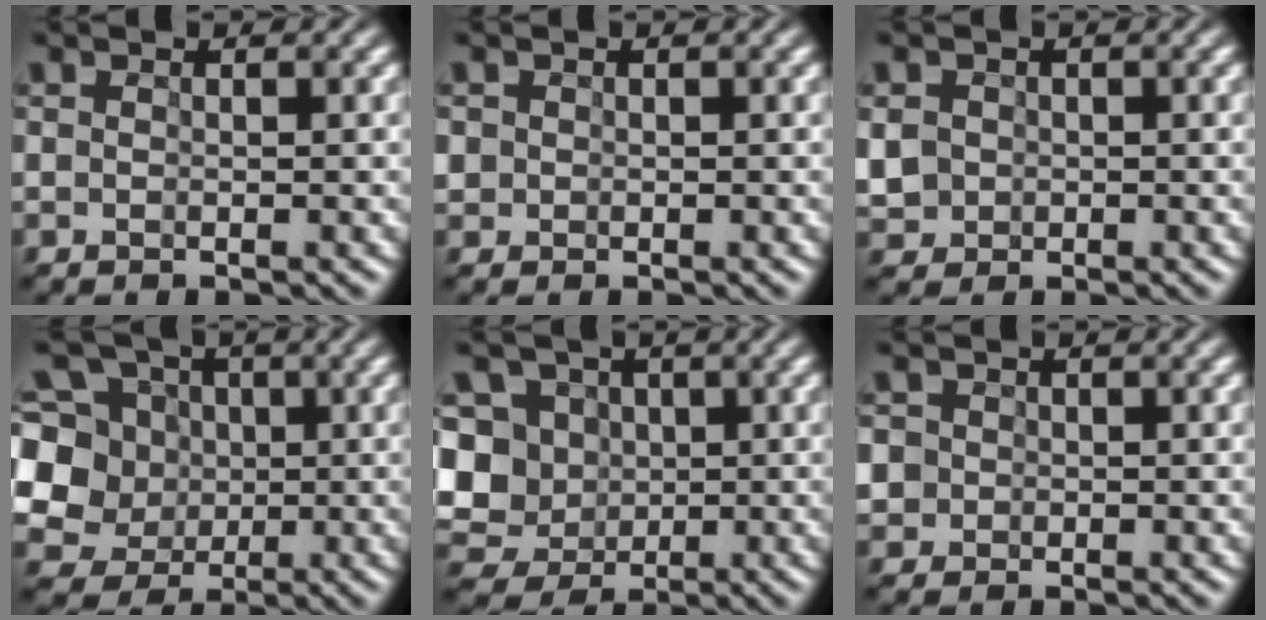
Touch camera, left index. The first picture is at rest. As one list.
[{"total": 2.3, "force": [0.2, 2.2, 0.6], "torque": [-0.013, 0.025, -0.002]}, {"total": 4.1, "force": [-0.8, 3.8, 1.2], "torque": [-0.047, 0.011, -0.011]}, {"total": 10.6, "force": [0.7, 9.6, 4.3], "torque": [-0.166, 0.027, 0.009]}, {"total": 12.7, "force": [1.1, 11.5, 5.1], "torque": [-0.159, 0.023, 0.010]}, {"total": 5.1, "force": [-0.1, 4.9, 1.5], "torque": [-0.049, 0.027, -0.018]}]